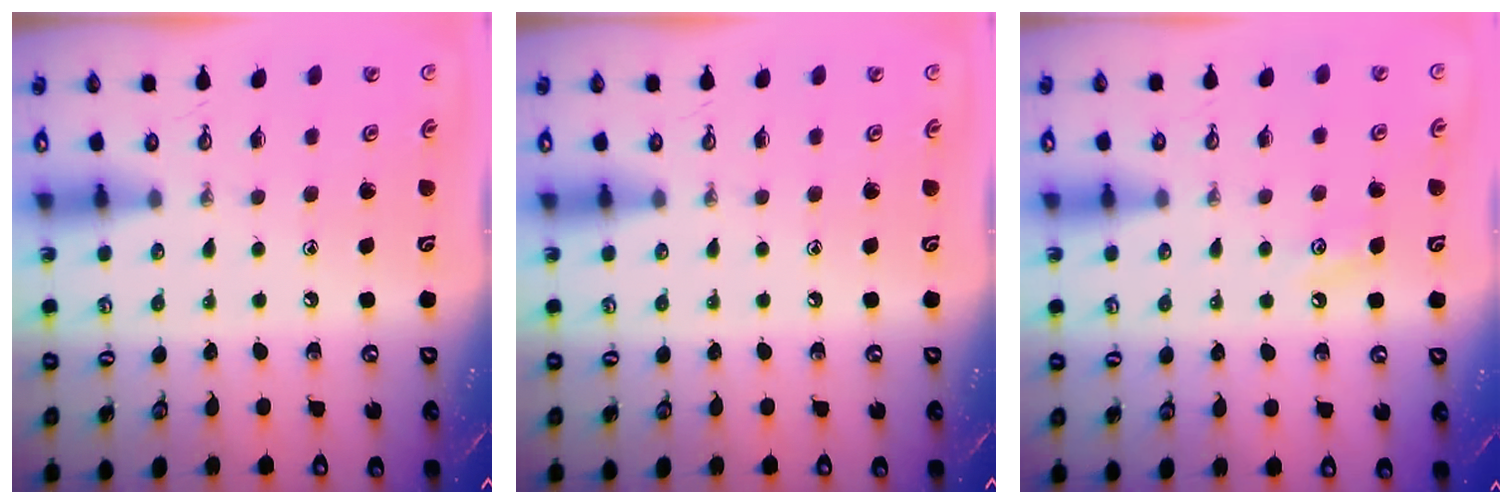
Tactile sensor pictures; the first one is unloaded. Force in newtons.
{"total": 0.0}
{"total": 2.8, "press": 2.7, "slide": 0.5}